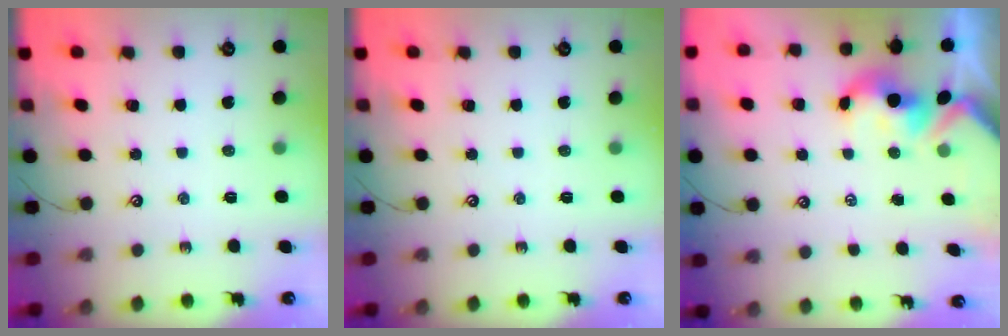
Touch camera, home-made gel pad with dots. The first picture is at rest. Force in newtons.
{"total": 0.0}
{"total": 1.3, "press": 1.2, "slide": 0.6}